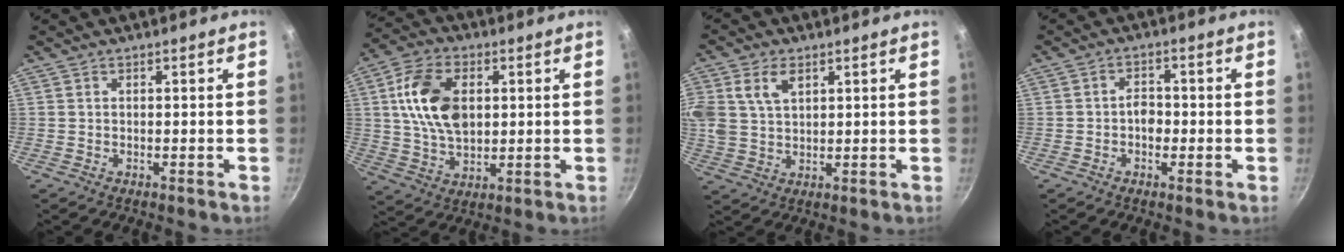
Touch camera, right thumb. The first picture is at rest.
{"total": 14.1, "force": [2.6, 8.9, 10.6], "torque": [-0.177, -0.001, 0.045]}
{"total": 11.6, "force": [4.4, 8.1, 7.1], "torque": [-0.153, 0.012, 0.087]}
{"total": 4.4, "force": [-0.9, 3.1, 2.9], "torque": [-0.025, 0.016, -0.021]}